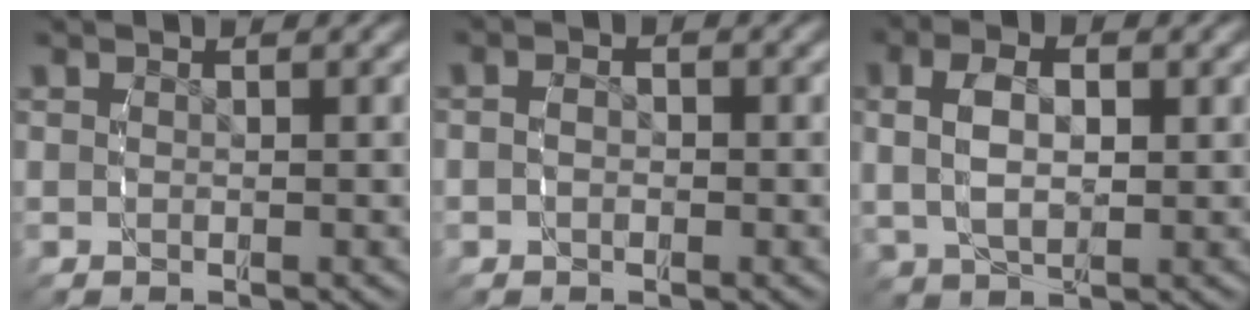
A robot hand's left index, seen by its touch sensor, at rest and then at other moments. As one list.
[{"total": 1.3, "force": [-0.5, 0.9, 0.8], "torque": [-0.022, -0.005, -0.009]}, {"total": 4.9, "force": [0.8, 3.1, 3.8], "torque": [-0.075, -0.005, 0.020]}]